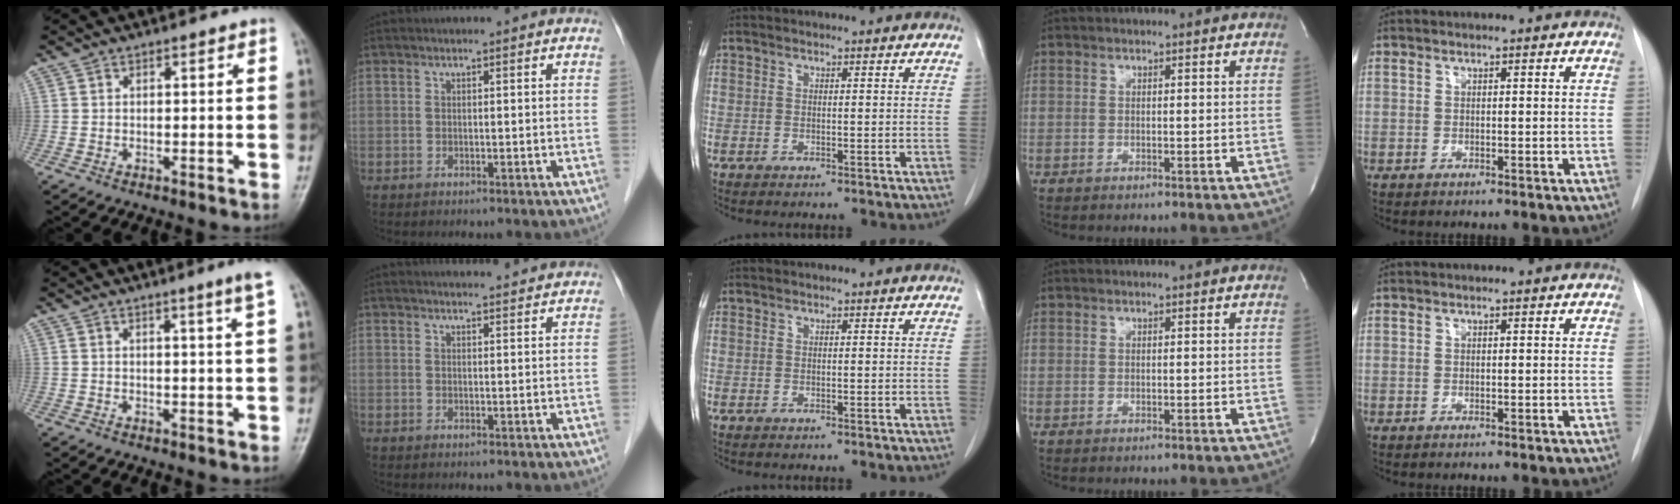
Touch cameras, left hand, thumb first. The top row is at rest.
{"thumb": {"total": 3.3, "force": [2.0, -1.0, 2.4], "torque": [-0.037, -0.015, 0.030]}, "index": {"total": 7.4, "force": [7.2, 0.5, 1.5], "torque": [-0.017, 0.023, 0.080]}}